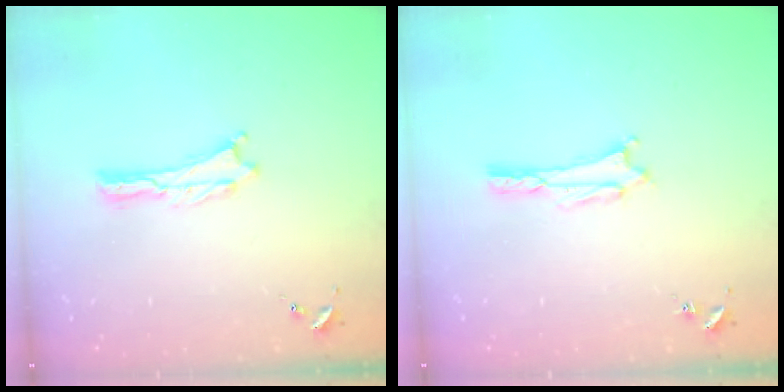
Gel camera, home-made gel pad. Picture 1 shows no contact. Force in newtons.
{"total": 1.6, "press": 1.6, "slide": 0.2}